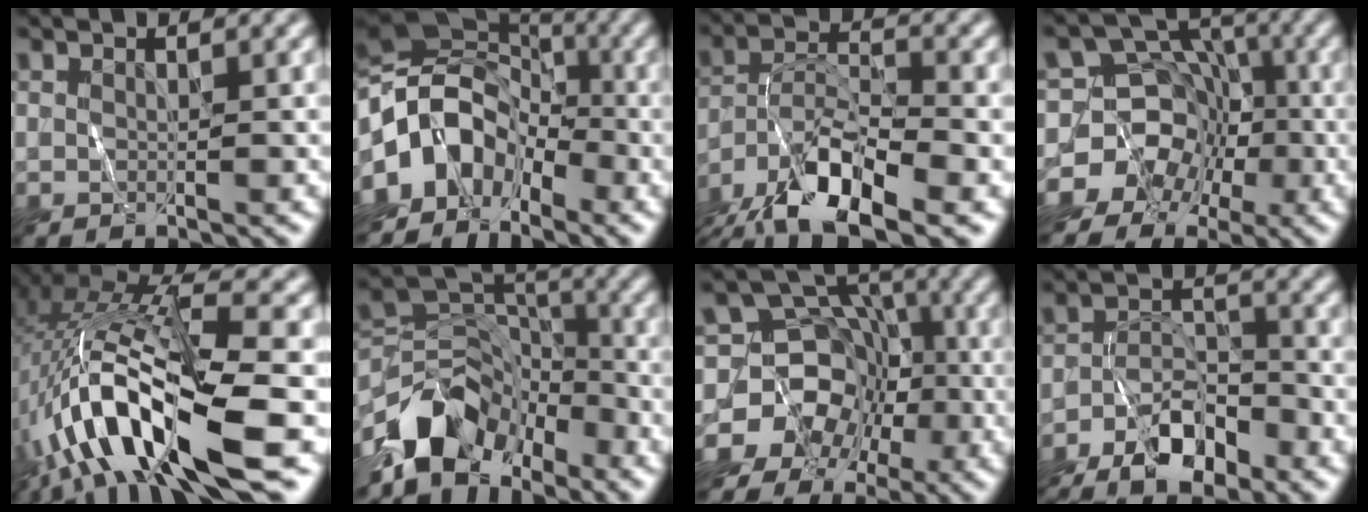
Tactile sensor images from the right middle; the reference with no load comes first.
{"total": 7.1, "force": [-3.8, 5.0, 3.2], "torque": [-0.047, 0.012, -0.087]}
{"total": 9.0, "force": [-6.0, 3.4, 5.7], "torque": [-0.098, 0.002, -0.113]}
{"total": 8.0, "force": [-3.9, 6.9, 0.6], "torque": [0.006, 0.006, -0.084]}
{"total": 13.4, "force": [-4.8, 3.1, 12.1], "torque": [-0.242, 0.014, -0.071]}
{"total": 7.6, "force": [-5.7, 4.1, 2.9], "torque": [-0.039, 0.001, -0.115]}
{"total": 8.8, "force": [-4.2, 7.7, 1.3], "torque": [-0.007, 0.001, -0.090]}
{"total": 7.2, "force": [-5.3, 2.8, 4.0], "torque": [-0.067, -0.001, -0.093]}